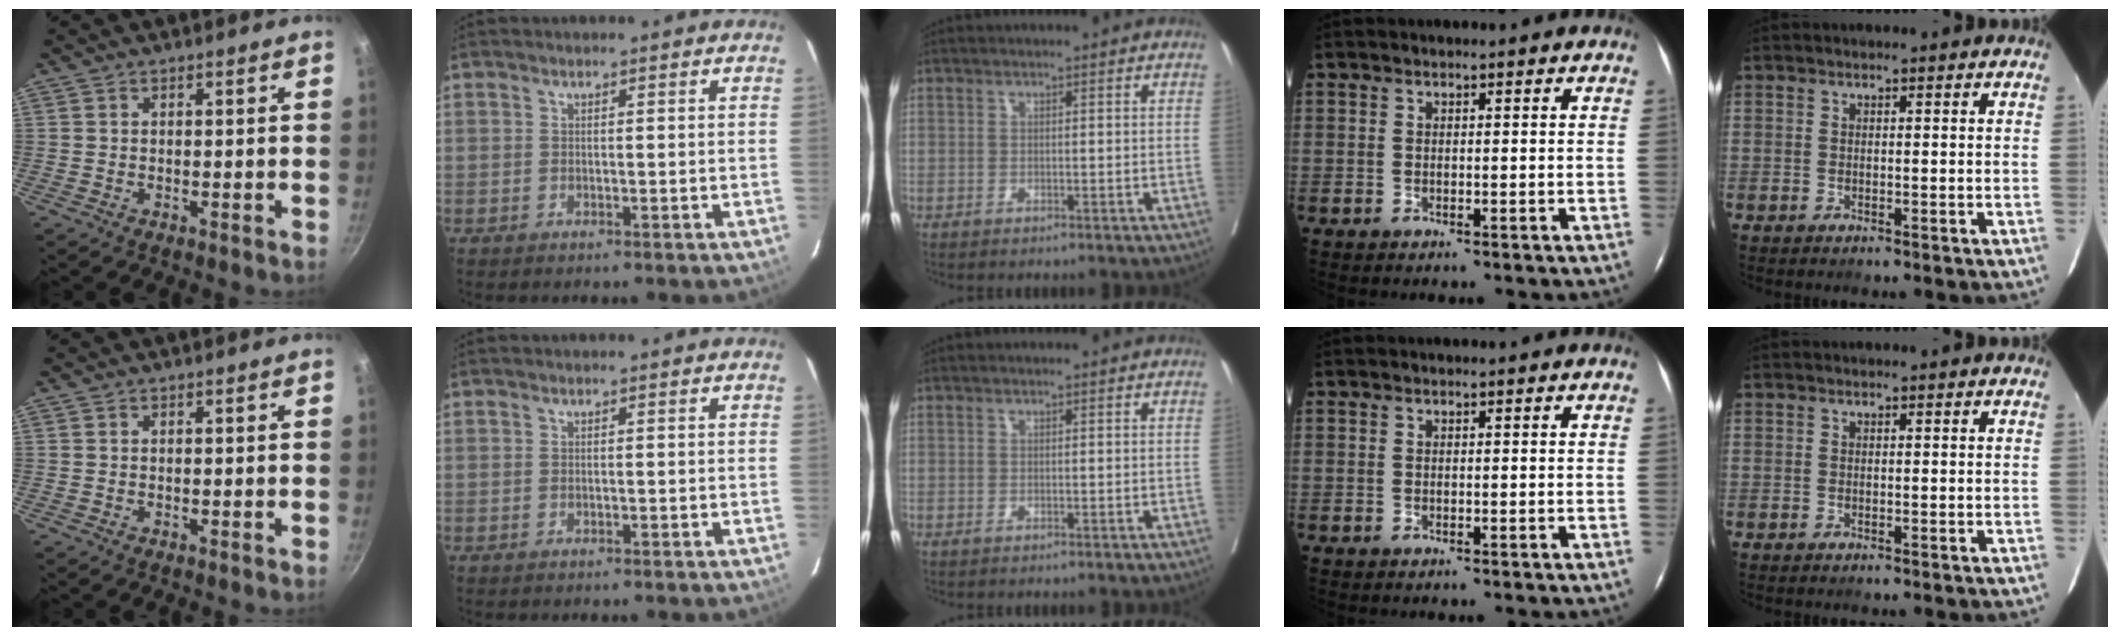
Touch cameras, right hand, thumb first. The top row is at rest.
{}